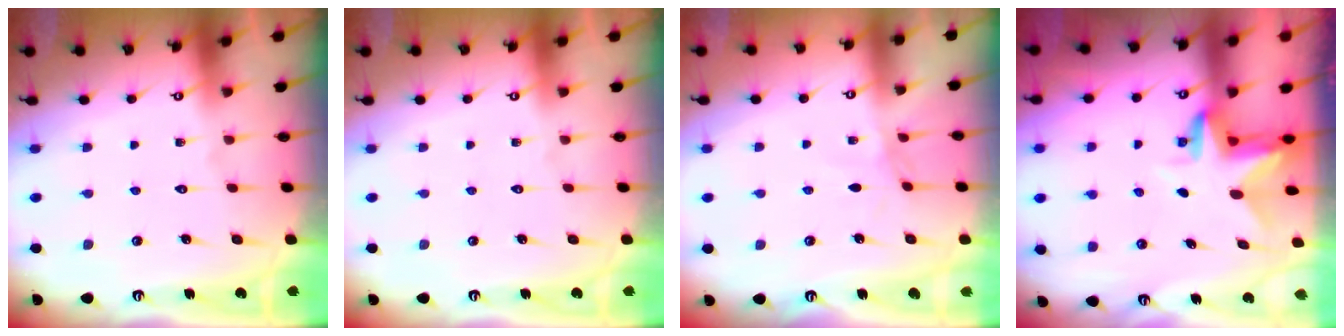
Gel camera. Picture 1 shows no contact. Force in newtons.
{"total": 0.0}
{"total": 2.4, "press": 2.4, "slide": 0.5}
{"total": 3.2, "press": 3.2, "slide": 0.3}